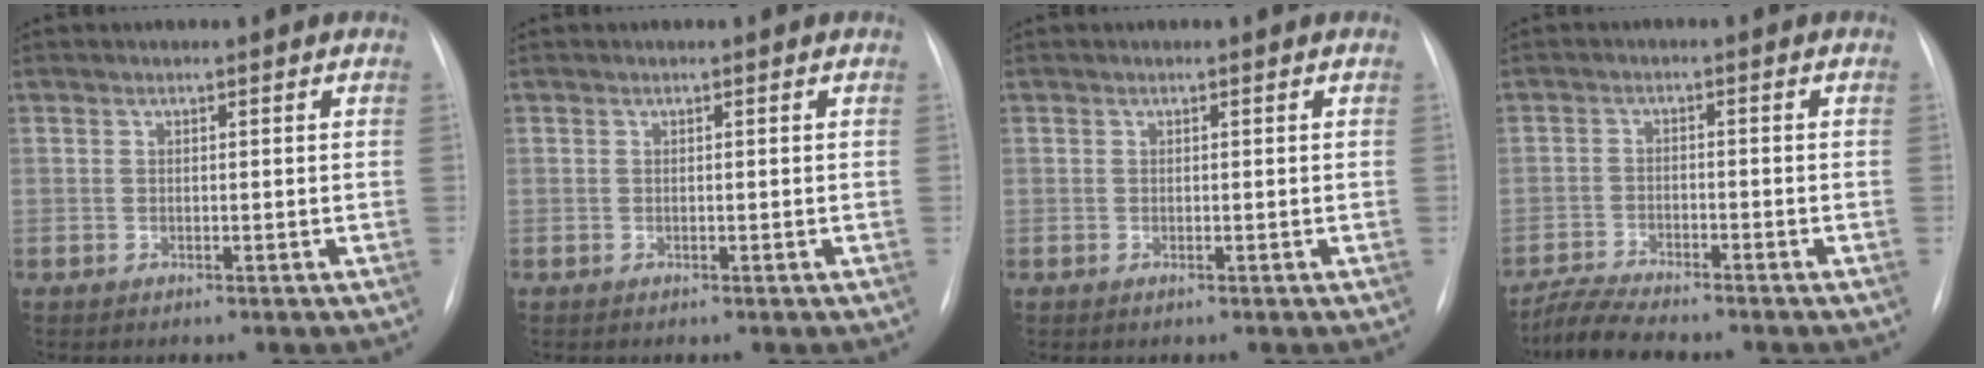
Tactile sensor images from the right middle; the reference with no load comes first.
{"total": 0.0}
{"total": 0.0}
{"total": 5.7, "force": [-5.2, 0.1, 2.3], "torque": [-0.043, -0.019, -0.094]}